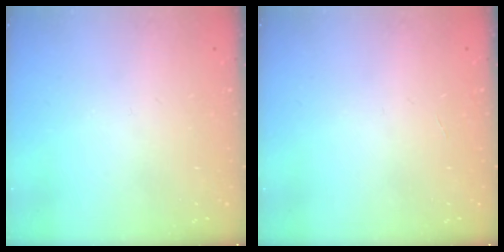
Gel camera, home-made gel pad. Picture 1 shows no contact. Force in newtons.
{"total": 0.0}